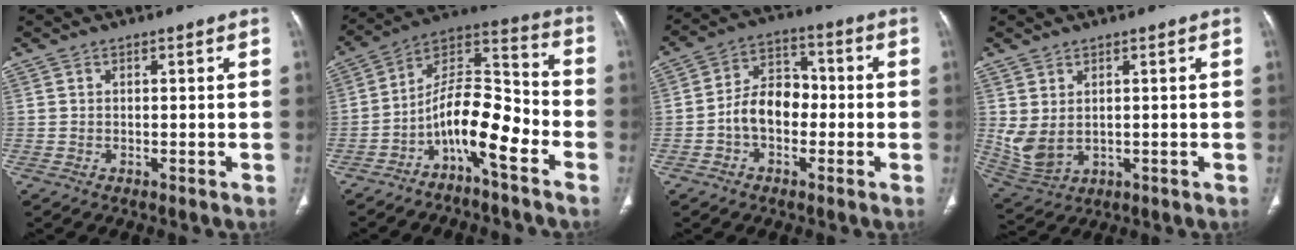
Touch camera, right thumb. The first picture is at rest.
{"total": 12.6, "force": [-6.3, 4.1, 10.1], "torque": [-0.170, 0.087, -0.115]}
{"total": 9.0, "force": [-1.8, 6.3, 6.1], "torque": [-0.083, 0.036, -0.045]}
{"total": 6.5, "force": [1.1, 4.1, 4.9], "torque": [-0.104, -0.006, 0.041]}